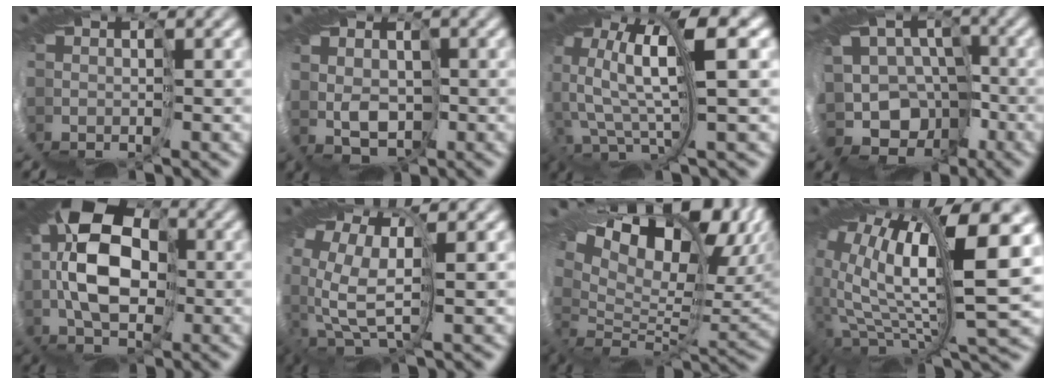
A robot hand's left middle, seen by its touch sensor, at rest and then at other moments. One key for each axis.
{"total": 2.1, "fx": 1.6, "fy": 1.1, "fz": 0.8, "tx": -0.016, "ty": 0.007, "tz": 0.022}
{"total": 7.4, "fx": 3.6, "fy": 1.2, "fz": 6.4, "tx": -0.152, "ty": 0.001, "tz": 0.058}
{"total": 10.3, "fx": -5.4, "fy": 7.6, "fz": 4.3, "tx": -0.070, "ty": -0.017, "tz": -0.075}
{"total": 9.7, "fx": 1.8, "fy": 5.4, "fz": 7.8, "tx": -0.147, "ty": 0.019, "tz": 0.011}
{"total": 5.7, "fx": 1.9, "fy": 2.9, "fz": 4.5, "tx": -0.137, "ty": -0.025, "tz": 0.050}
{"total": 13.4, "fx": 10.5, "fy": 4.3, "fz": 7.1, "tx": -0.134, "ty": 0.034, "tz": 0.181}
{"total": 11.5, "fx": 4.1, "fy": 2.3, "fz": 10.5, "tx": -0.226, "ty": -0.003, "tz": 0.094}